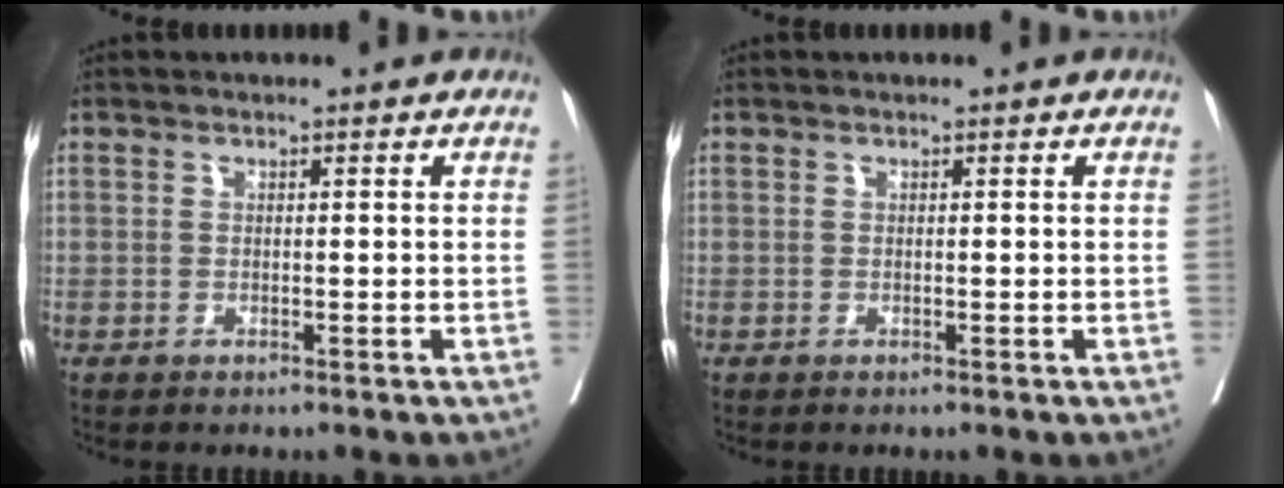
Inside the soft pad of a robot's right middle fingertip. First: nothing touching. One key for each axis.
{"total": 0.0}